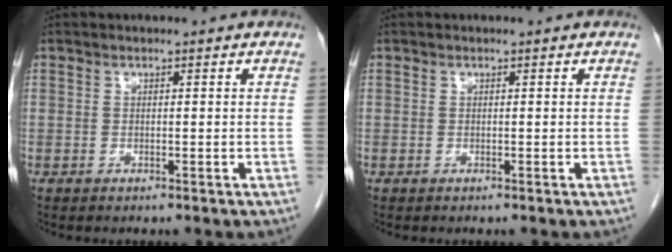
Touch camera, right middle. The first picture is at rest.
{"total": 0.0}